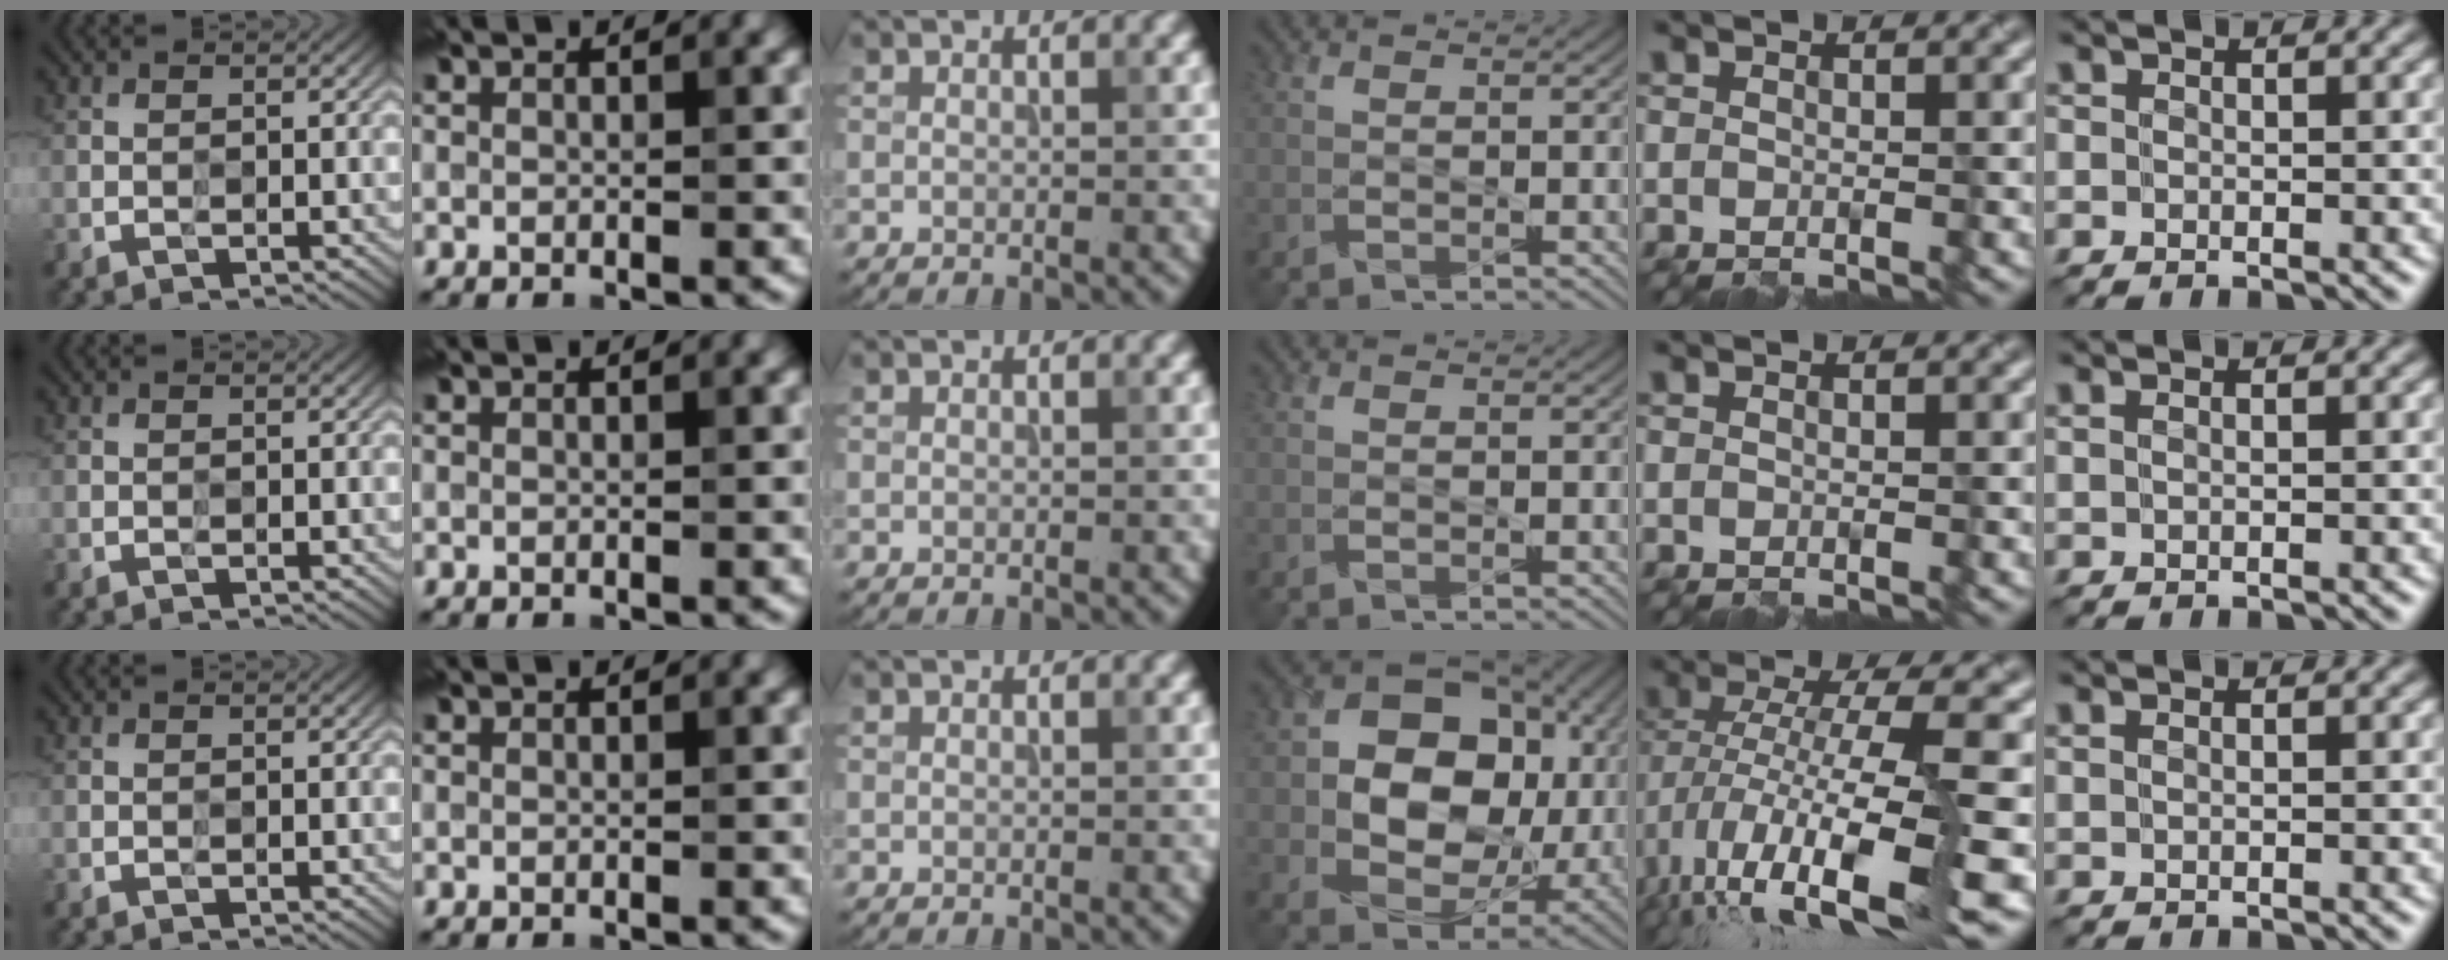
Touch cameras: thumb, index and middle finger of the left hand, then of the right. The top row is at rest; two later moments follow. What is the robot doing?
{"motion": "wipe", "object": "plastic plate"}